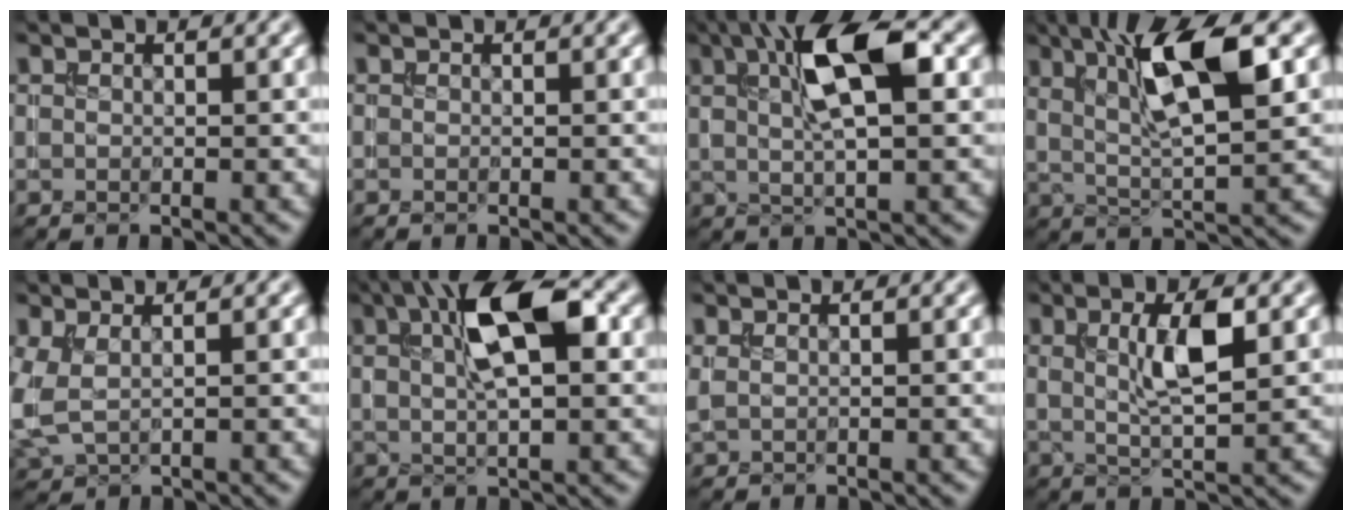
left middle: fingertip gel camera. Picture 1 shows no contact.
{"total": 0.0}
{"total": 8.1, "force": [2.5, 2.4, 7.3], "torque": [-0.127, 0.007, 0.041]}
{"total": 9.0, "force": [3.1, 2.3, 8.1], "torque": [-0.139, 0.002, 0.053]}
{"total": 3.4, "force": [0.2, 2.0, 2.7], "torque": [-0.083, -0.006, 0.009]}
{"total": 8.6, "force": [2.8, 3.2, 7.5], "torque": [-0.124, 0.015, 0.042]}
{"total": 0.8, "force": [0.6, 0.3, 0.5], "torque": [-0.014, 0.001, 0.013]}
{"total": 4.7, "force": [1.2, 1.2, 4.4], "torque": [-0.083, 0.002, 0.020]}